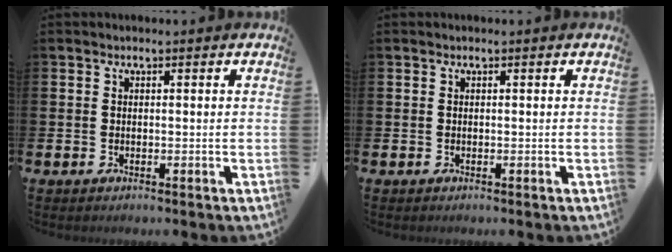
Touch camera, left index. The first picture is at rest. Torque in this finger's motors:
{"motor_torque": [0.00, 0.00, 0.03, 0.00]}